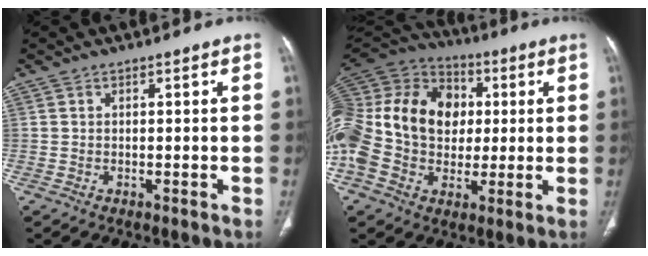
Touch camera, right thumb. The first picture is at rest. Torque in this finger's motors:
{"motor_torque": [2.30, 2.29, 0.73, 0.26, 0.27]}